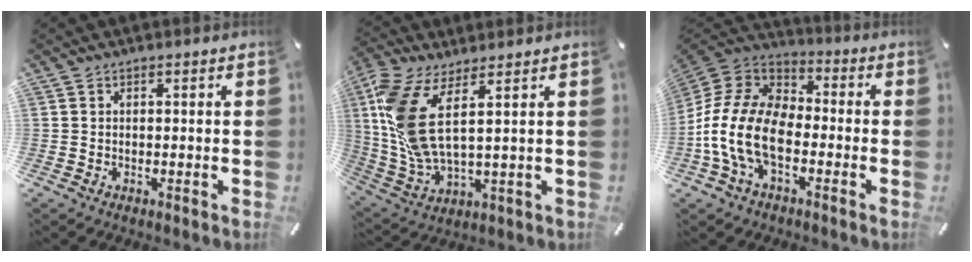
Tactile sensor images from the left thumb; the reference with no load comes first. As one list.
[{"total": 12.1, "force": [3.7, 3.6, 10.9], "torque": [-0.248, -0.033, 0.064]}, {"total": 15.6, "force": [-7.0, 9.1, 10.6], "torque": [-0.231, 0.023, -0.129]}]